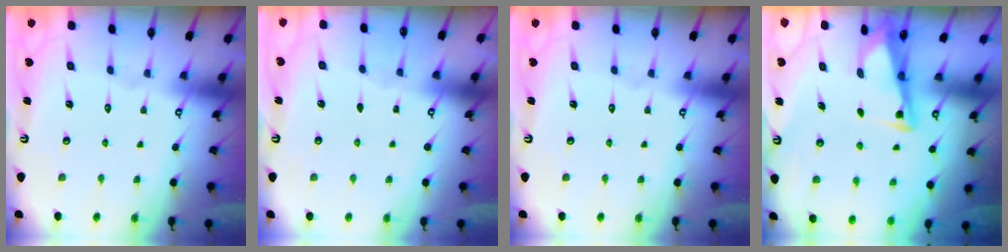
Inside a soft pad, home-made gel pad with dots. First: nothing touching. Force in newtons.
{"total": 2.3, "press": 2.2, "slide": 0.2}
{"total": 0.0}
{"total": 3.4, "press": 3.4, "slide": 0.4}